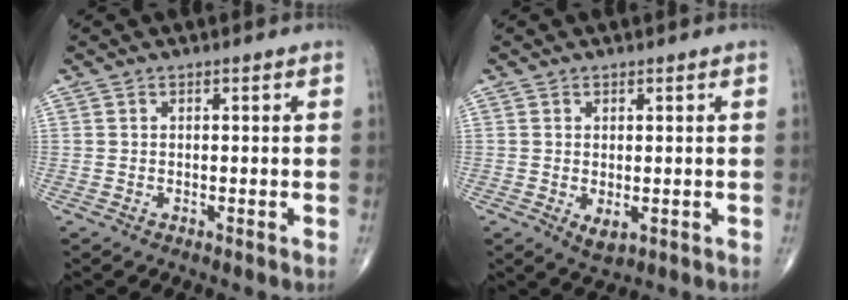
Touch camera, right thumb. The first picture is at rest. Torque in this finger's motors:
{"motor_torque": [-0.31, 0.13, -0.33, -0.03, -0.06]}